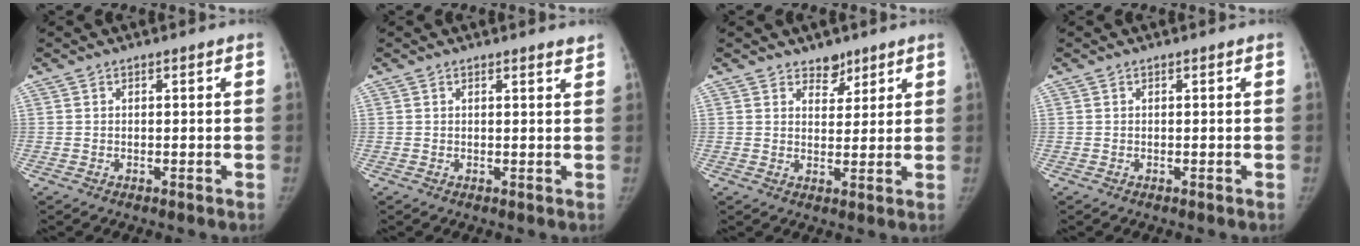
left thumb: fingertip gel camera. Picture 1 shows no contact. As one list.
[{"total": 1.5, "force": [1.4, 0.1, 0.6], "torque": [-0.004, -0.009, 0.016]}, {"total": 3.8, "force": [2.9, 2.2, 1.1], "torque": [0.007, -0.021, 0.047]}, {"total": 0.0}]